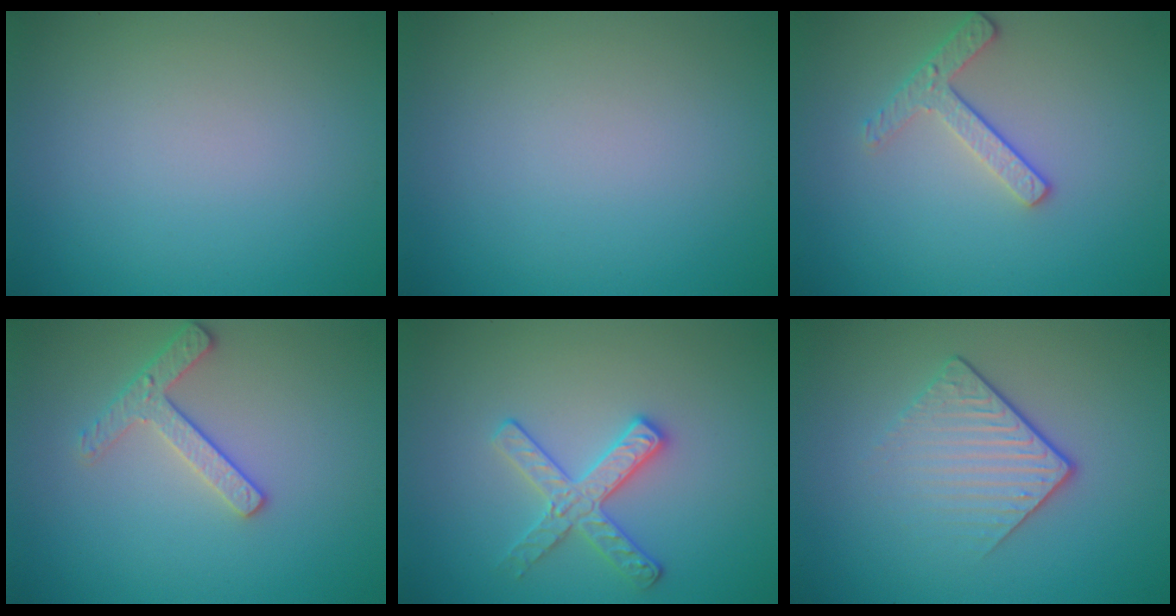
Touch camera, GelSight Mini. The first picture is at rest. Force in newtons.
{"total": 0.0}
{"total": 2.5, "press": 2.2, "slide": 1.1}
{"total": 2.5, "press": 2.4, "slide": 0.7}
{"total": 2.8, "press": 2.8, "slide": 0.3}
{"total": 4.0, "press": 2.4, "slide": 3.2}